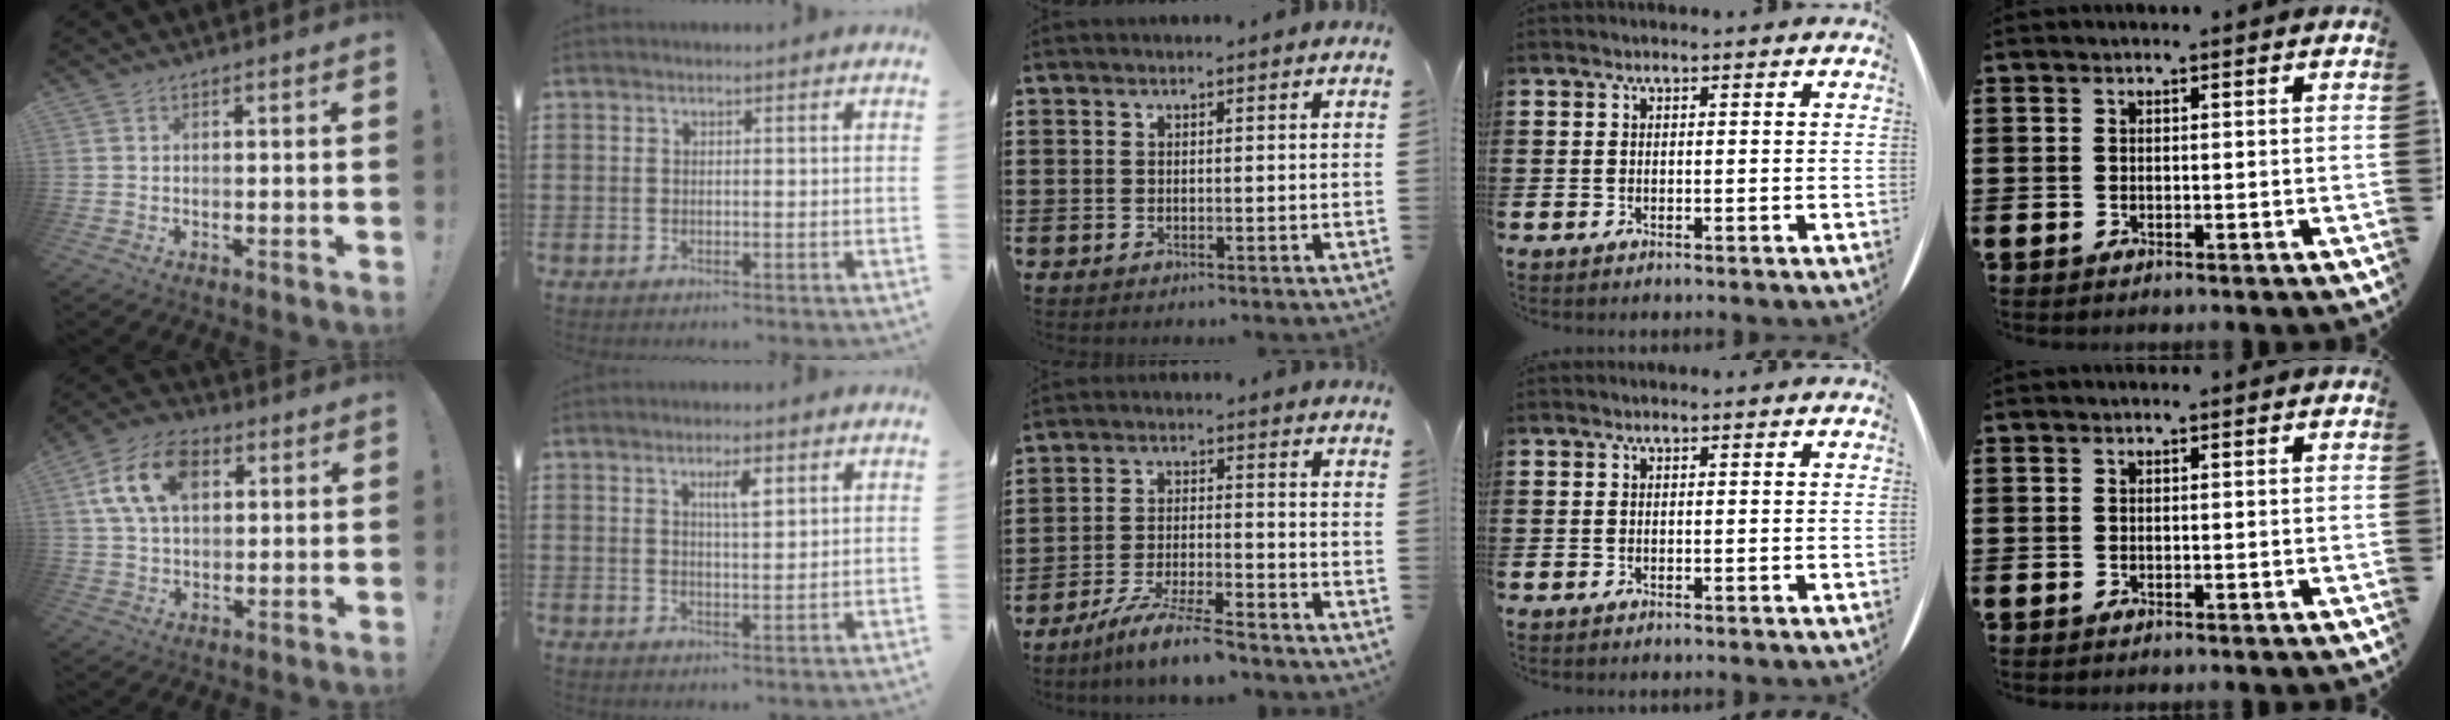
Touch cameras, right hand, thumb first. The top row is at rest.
{"thumb": {"total": 14.5, "force": [4.9, 9.5, 9.8], "torque": [-0.176, 0.000, 0.093]}, "index": {"total": 3.1, "force": [1.5, 0.7, 2.5], "torque": [-0.045, 0.002, 0.022]}, "middle": {"total": 7.0, "force": [-6.1, -0.1, 3.4], "torque": [-0.073, -0.012, -0.115]}}